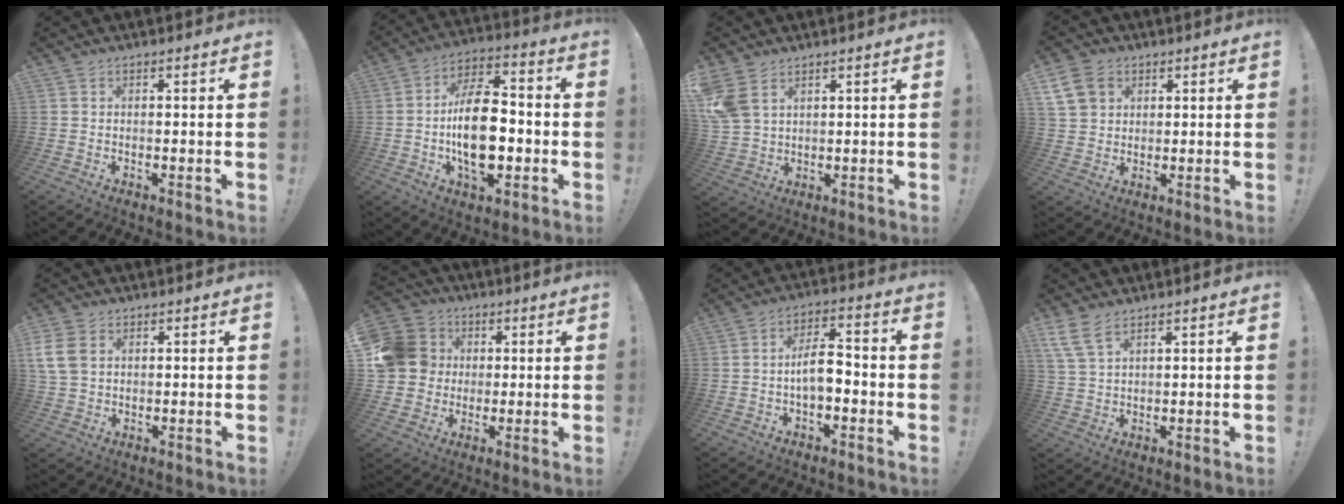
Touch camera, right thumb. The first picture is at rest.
{"total": 18.0, "force": [-3.0, 10.3, 14.4], "torque": [-0.258, 0.013, -0.051]}
{"total": 7.7, "force": [3.9, 5.1, 4.3], "torque": [-0.090, -0.008, 0.080]}
{"total": 9.6, "force": [4.5, 7.3, 4.4], "torque": [-0.074, -0.016, 0.092]}
{"total": 8.8, "force": [2.4, 6.4, 5.5], "torque": [-0.115, -0.004, 0.049]}
{"total": 14.0, "force": [1.7, 12.8, 5.5], "torque": [-0.086, 0.011, 0.040]}
{"total": 8.7, "force": [-2.0, 4.1, 7.4], "torque": [-0.138, 0.011, -0.038]}
{"total": 6.8, "force": [4.7, 2.7, 4.1], "torque": [-0.080, -0.015, 0.094]}